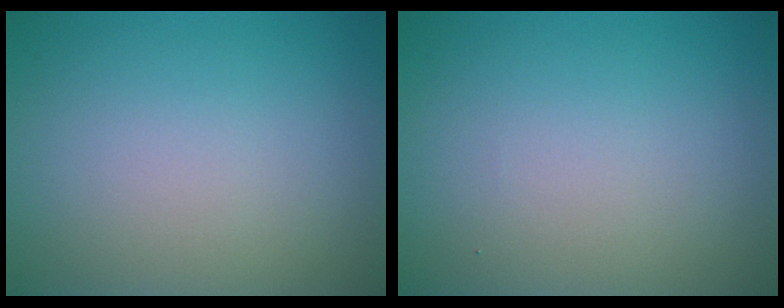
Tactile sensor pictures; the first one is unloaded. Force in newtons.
{"total": 0.0}